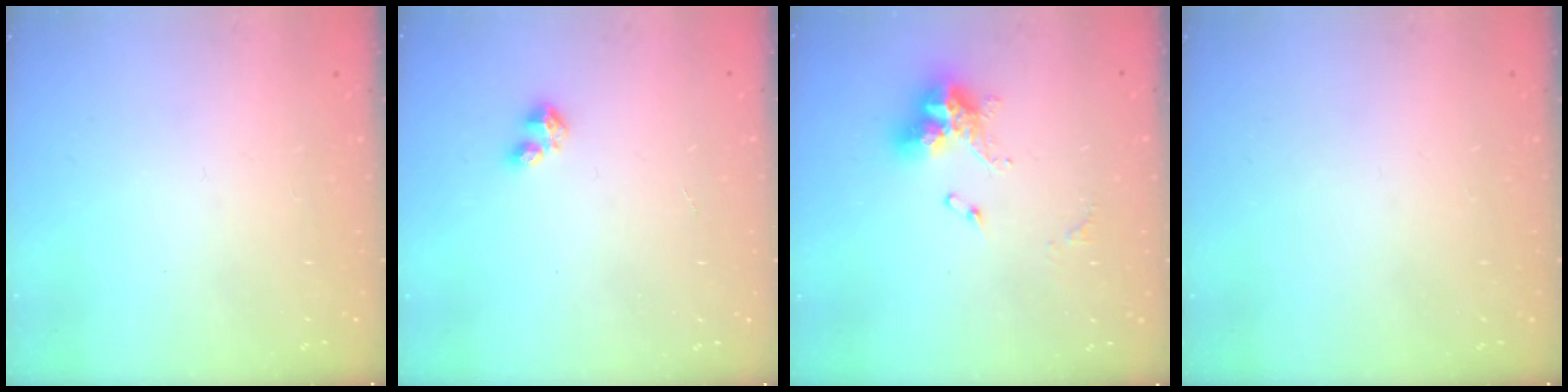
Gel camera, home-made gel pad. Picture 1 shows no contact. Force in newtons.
{"total": 2.7, "press": 2.7, "slide": 0.4}
{"total": 11.1, "press": 11.0, "slide": 1.3}
{"total": 0.0}